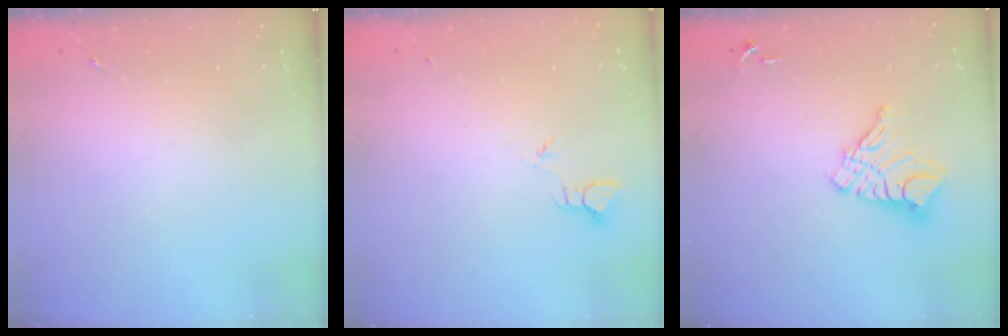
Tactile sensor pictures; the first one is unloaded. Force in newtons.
{"total": 2.0, "press": 2.0, "slide": 0.1}
{"total": 12.1, "press": 12.0, "slide": 1.1}